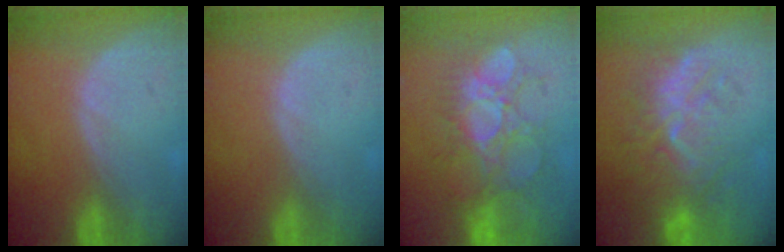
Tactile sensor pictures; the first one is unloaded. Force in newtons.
{"total": 0.0}
{"total": 9.2, "press": 9.2, "slide": 0.5}
{"total": 9.4, "press": 9.0, "slide": 2.7}